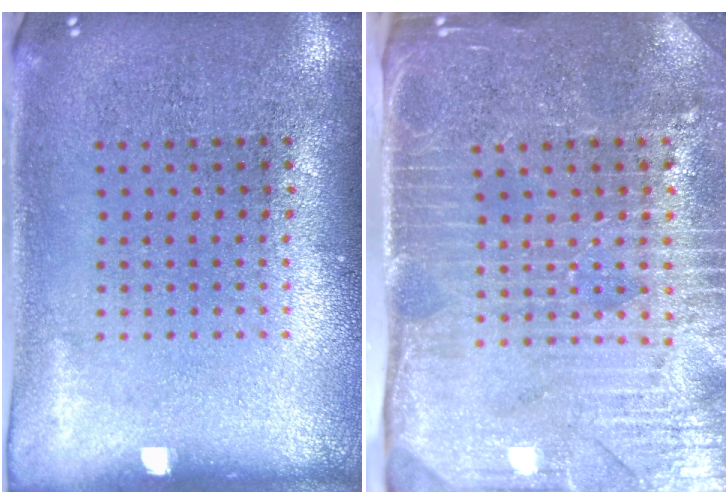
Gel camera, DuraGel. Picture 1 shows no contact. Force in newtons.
{"total": 4.4, "press": 3.8, "slide": 2.1}